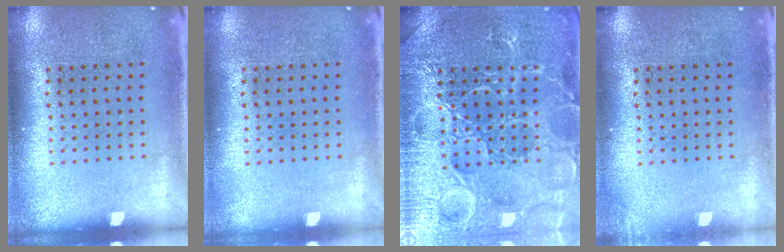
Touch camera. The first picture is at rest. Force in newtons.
{"total": 0.0}
{"total": 7.4, "press": 7.3, "slide": 0.9}
{"total": 0.7, "press": 0.7, "slide": 0.1}